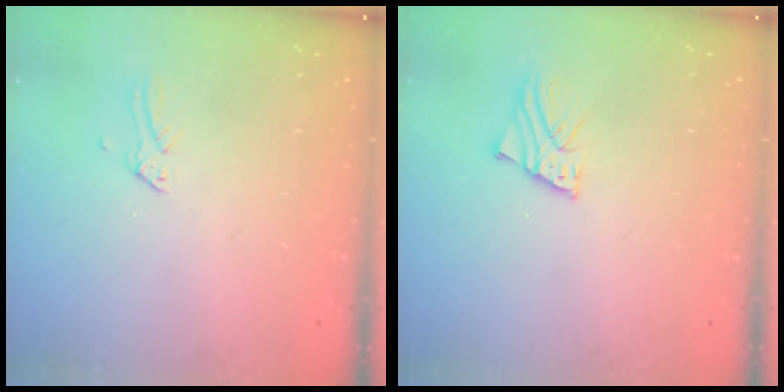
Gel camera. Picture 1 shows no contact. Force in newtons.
{"total": 2.3, "press": 2.3, "slide": 0.2}